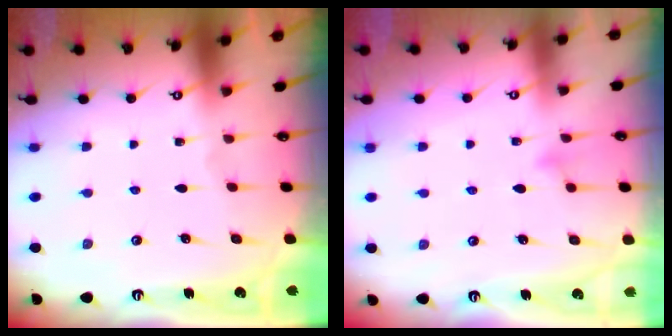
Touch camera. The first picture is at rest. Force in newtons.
{"total": 7.1, "press": 7.1, "slide": 0.5}